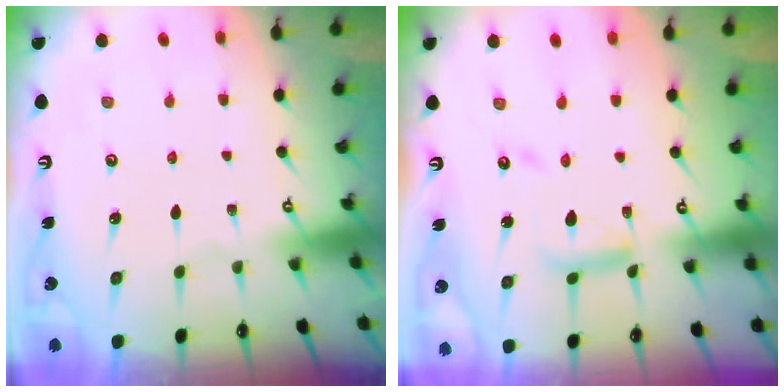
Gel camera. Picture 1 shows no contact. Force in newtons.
{"total": 10.3, "press": 10.3, "slide": 1.0}